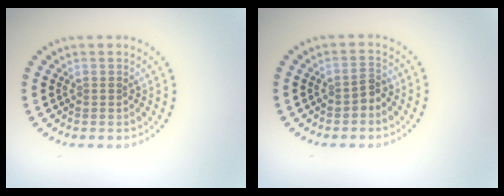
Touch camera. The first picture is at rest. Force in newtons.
{"total": 1.4, "press": 1.2, "slide": 0.7}